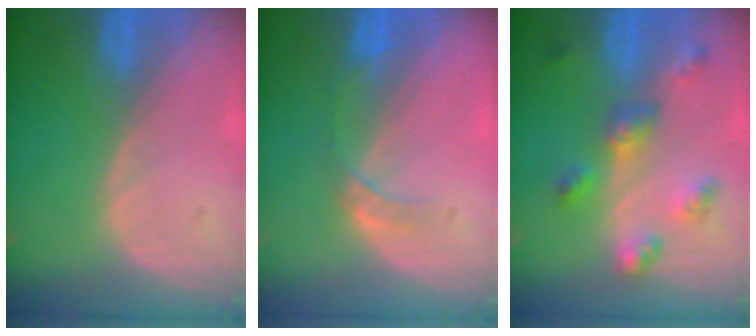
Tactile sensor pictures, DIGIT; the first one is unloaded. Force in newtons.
{"total": 3.0, "press": 2.7, "slide": 1.3}
{"total": 6.5, "press": 5.8, "slide": 3.0}